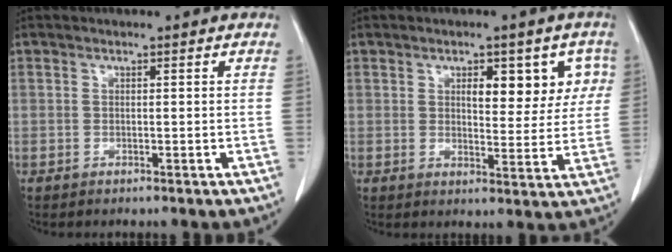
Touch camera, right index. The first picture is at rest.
{"total": 8.0, "force": [3.1, 3.7, 6.3], "torque": [-0.063, 0.013, 0.039]}